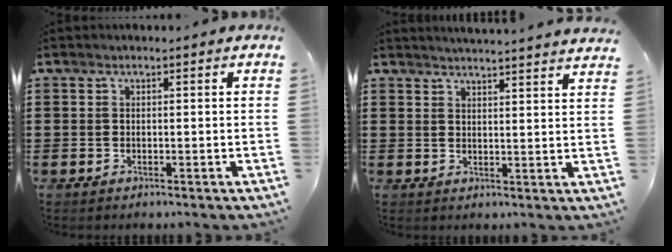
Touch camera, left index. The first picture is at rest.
{"total": 3.1, "force": [3.1, -0.7, 0.2], "torque": [-0.013, -0.018, 0.055]}